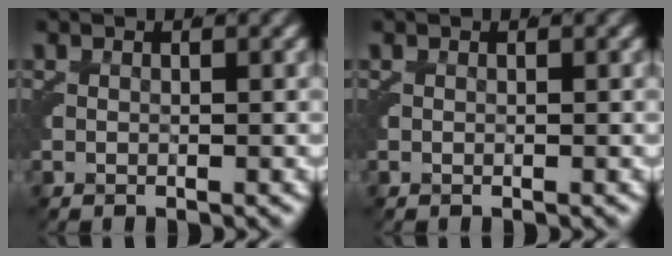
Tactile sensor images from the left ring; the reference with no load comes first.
{"total": 0.0}